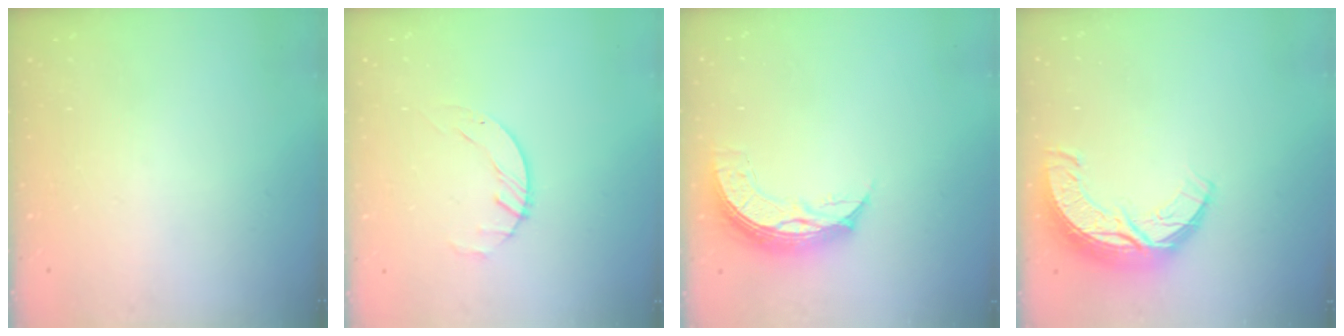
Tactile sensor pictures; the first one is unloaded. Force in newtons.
{"total": 1.7, "press": 1.7, "slide": 0.3}
{"total": 9.2, "press": 9.2, "slide": 0.7}
{"total": 11.4, "press": 11.4, "slide": 0.8}